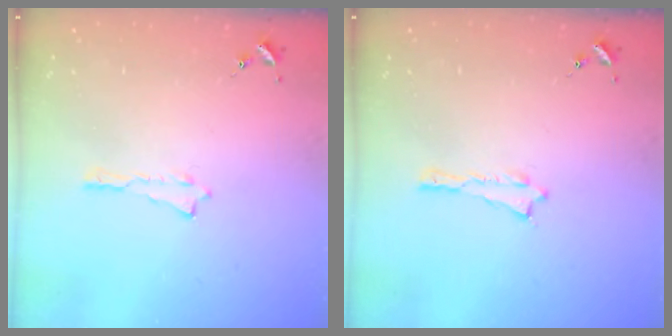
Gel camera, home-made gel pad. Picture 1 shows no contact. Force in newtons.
{"total": 0.0}